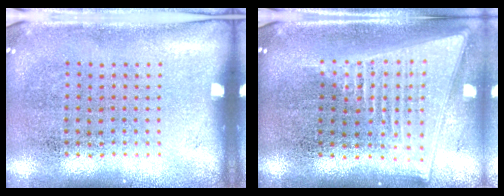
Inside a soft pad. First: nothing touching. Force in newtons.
{"total": 2.1, "press": 1.7, "slide": 1.1}